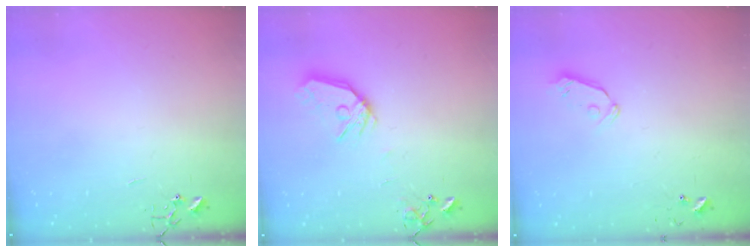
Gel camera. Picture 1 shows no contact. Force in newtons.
{"total": 12.5, "press": 12.4, "slide": 0.9}
{"total": 5.8, "press": 5.7, "slide": 0.9}